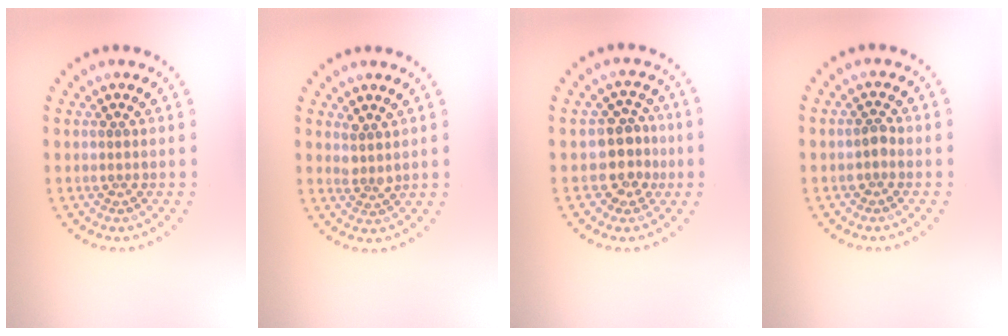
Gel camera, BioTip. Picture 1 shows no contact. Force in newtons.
{"total": 1.6, "press": 1.3, "slide": 0.9}
{"total": 3.1, "press": 2.8, "slide": 1.4}
{"total": 0.8, "press": 0.8, "slide": 0.2}